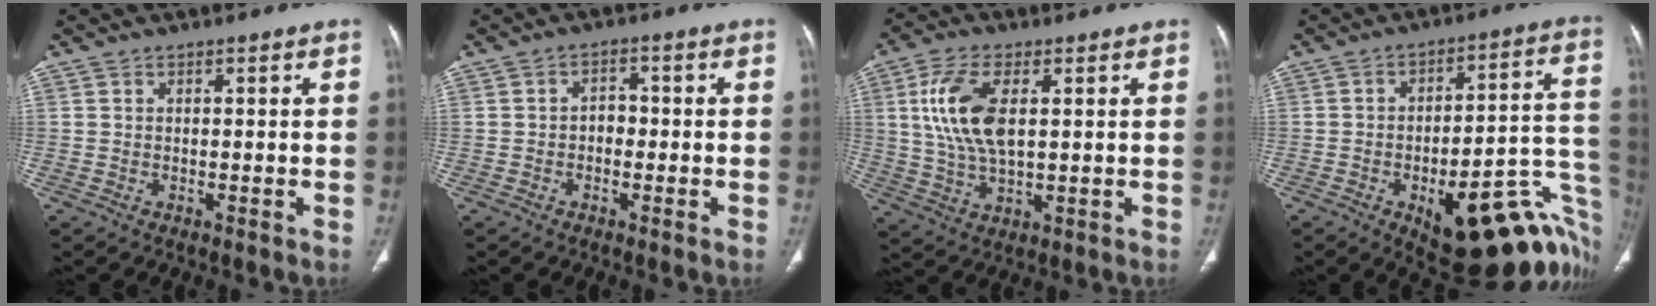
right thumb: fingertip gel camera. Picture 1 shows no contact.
{"total": 2.7, "force": [-0.6, 2.0, 1.7], "torque": [-0.012, 0.012, -0.016]}
{"total": 11.9, "force": [2.6, 5.8, 10.1], "torque": [-0.210, -0.003, 0.053]}
{"total": 27.2, "force": [-10.0, 10.3, 23.1], "torque": [-0.216, 0.055, -0.118]}